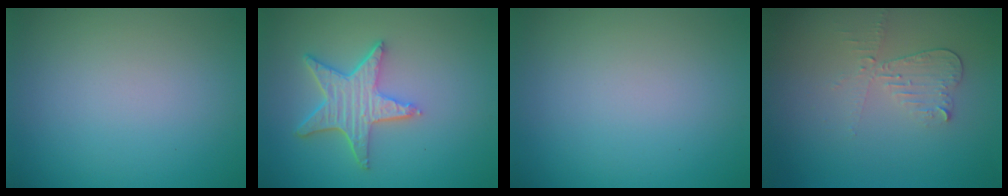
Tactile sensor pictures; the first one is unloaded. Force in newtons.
{"total": 5.0, "press": 3.9, "slide": 3.1}
{"total": 0.0}
{"total": 2.0, "press": 1.9, "slide": 0.7}